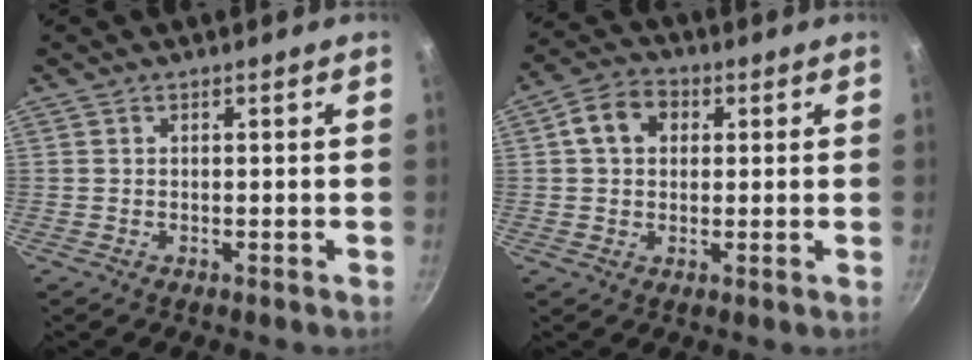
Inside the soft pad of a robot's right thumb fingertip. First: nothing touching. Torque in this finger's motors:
{"motor_torque": [0.55, 1.71, 0.49, -0.44, 0.02]}